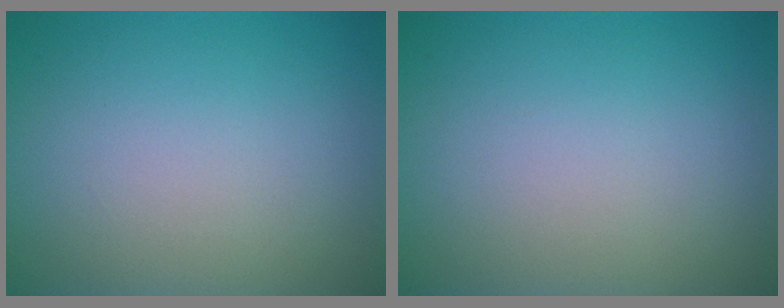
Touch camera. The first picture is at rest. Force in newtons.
{"total": 0.0}